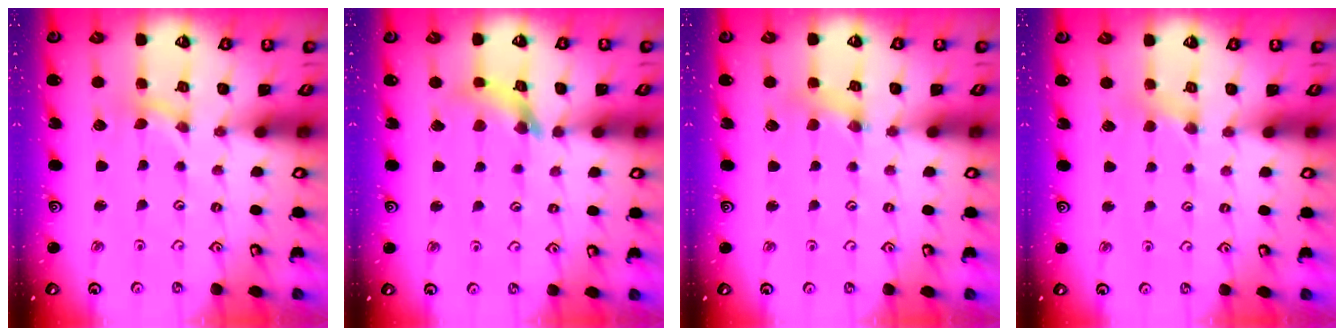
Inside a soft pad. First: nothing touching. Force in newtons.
{"total": 7.2, "press": 7.2, "slide": 0.7}
{"total": 1.6, "press": 1.6, "slide": 0.2}
{"total": 2.0, "press": 2.0, "slide": 0.4}